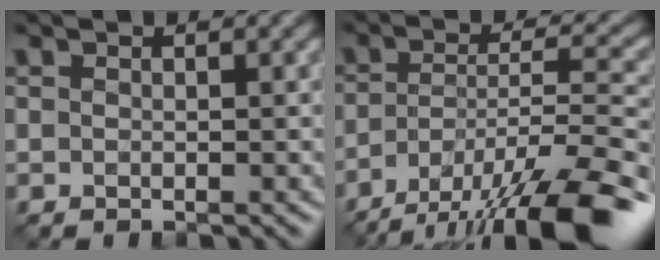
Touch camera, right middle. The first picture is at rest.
{"total": 12.4, "force": [-8.6, 3.5, 8.1], "torque": [-0.149, -0.008, -0.144]}